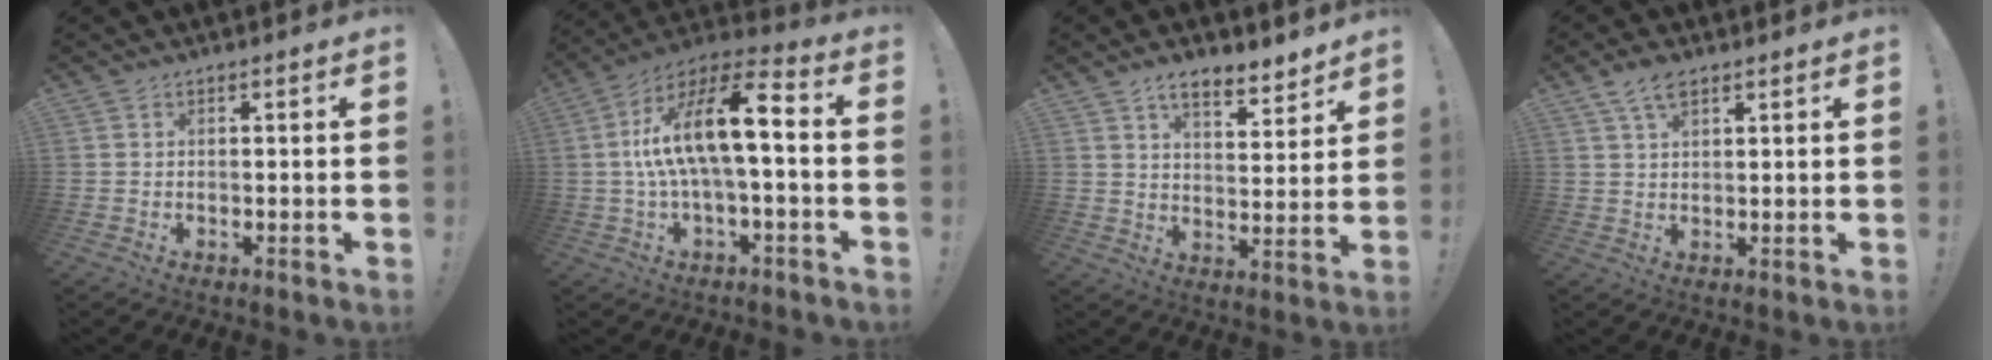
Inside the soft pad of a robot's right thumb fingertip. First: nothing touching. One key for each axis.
{"total": 17.1, "fx": 1.1, "fy": 5.3, "fz": 16.2, "tx": -0.281, "ty": -0.001, "tz": 0.012}
{"total": 8.1, "fx": 6.4, "fy": 2.9, "fz": 4.0, "tx": -0.057, "ty": -0.045, "tz": 0.114}
{"total": 5.2, "fx": 3.0, "fy": 2.5, "fz": 3.4, "tx": -0.064, "ty": -0.007, "tz": 0.056}